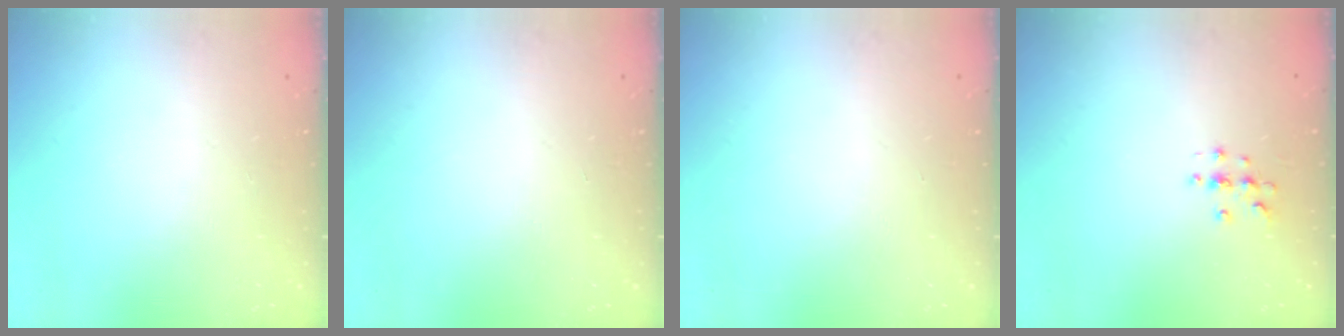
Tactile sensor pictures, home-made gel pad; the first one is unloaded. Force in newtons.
{"total": 0.0}
{"total": 0.0}
{"total": 3.0, "press": 3.0, "slide": 0.3}